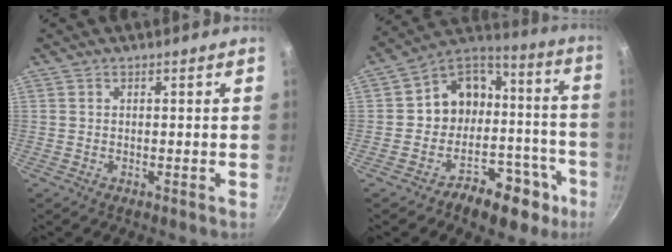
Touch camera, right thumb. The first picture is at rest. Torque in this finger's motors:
{"motor_torque": [-0.28, 1.17, 0.29, -0.48, 0.06]}